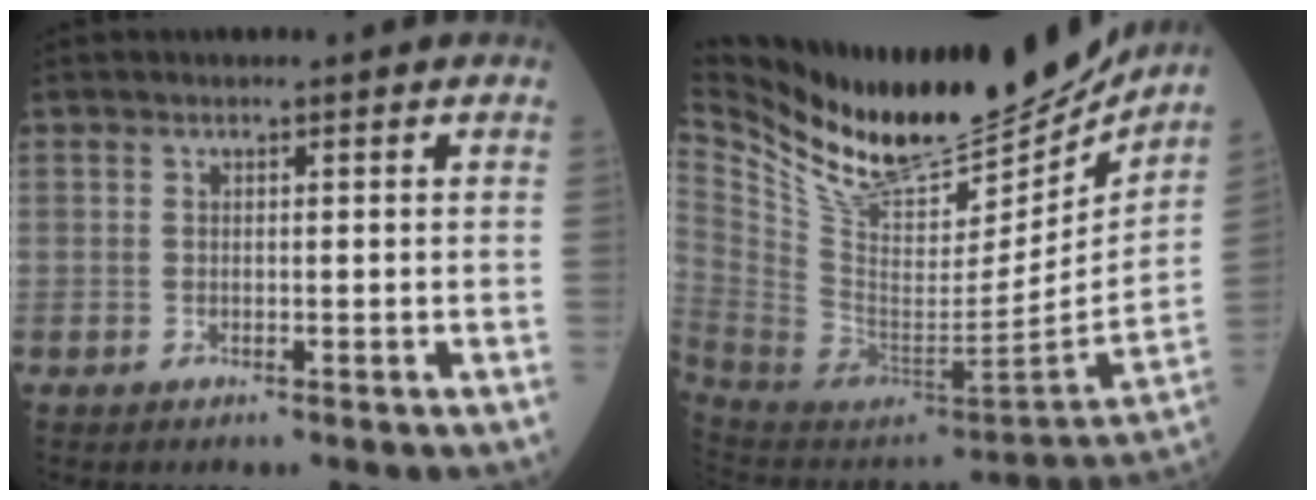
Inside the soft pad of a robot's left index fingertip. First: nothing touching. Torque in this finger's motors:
{"motor_torque": [0.12, -0.55, 0.17, 0.04]}